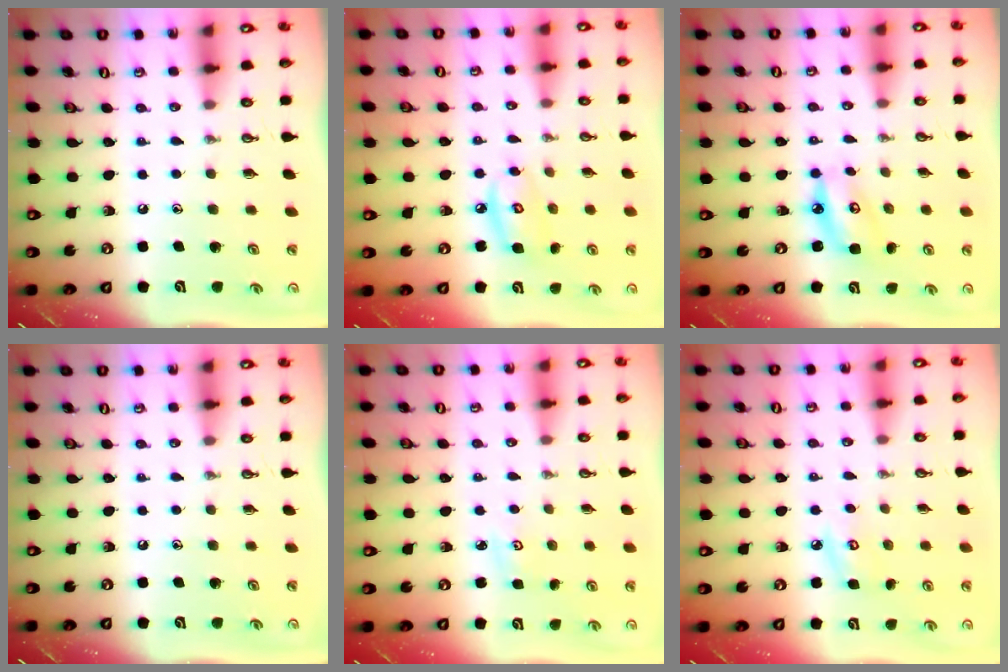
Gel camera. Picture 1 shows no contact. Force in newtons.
{"total": 7.3, "press": 7.3, "slide": 0.5}
{"total": 6.5, "press": 6.5, "slide": 0.5}
{"total": 0.0}
{"total": 2.5, "press": 2.4, "slide": 0.4}
{"total": 6.4, "press": 6.4, "slide": 0.5}